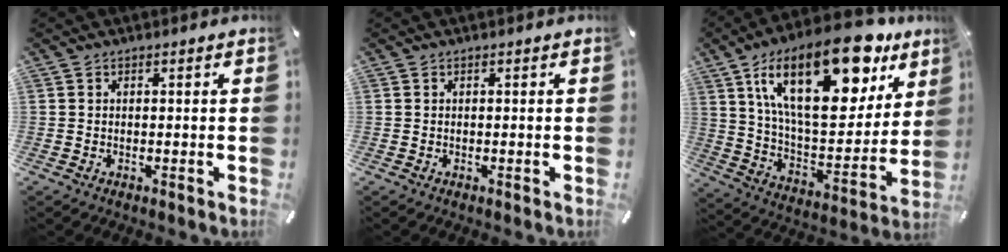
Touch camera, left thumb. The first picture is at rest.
{"total": 0.0}
{"total": 27.9, "force": [15.6, 12.3, 19.6], "torque": [-0.323, -0.084, 0.261]}